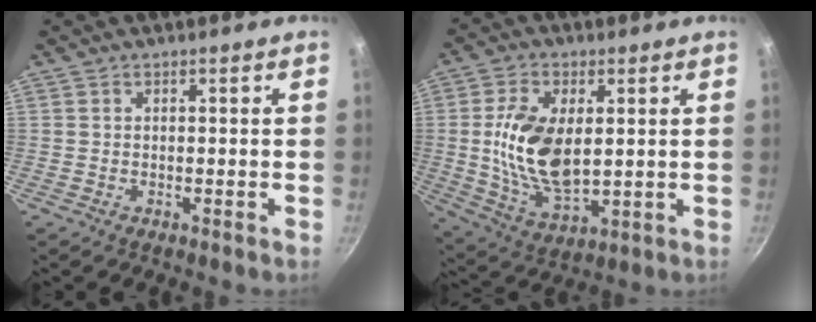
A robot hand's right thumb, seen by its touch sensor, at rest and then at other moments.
{"total": 14.6, "force": [1.6, 8.0, 12.1], "torque": [-0.222, -0.011, 0.037]}